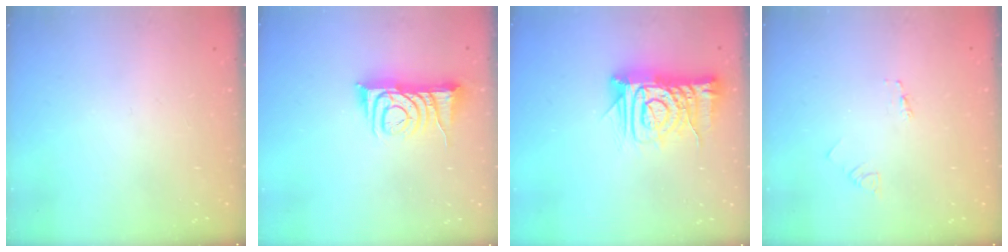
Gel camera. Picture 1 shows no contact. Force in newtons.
{"total": 8.4, "press": 8.3, "slide": 1.0}
{"total": 13.2, "press": 13.1, "slide": 1.6}
{"total": 1.8, "press": 1.8, "slide": 0.2}